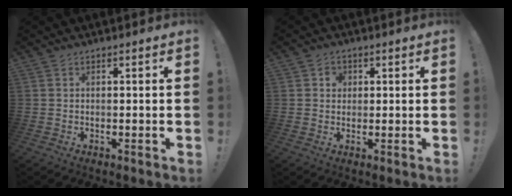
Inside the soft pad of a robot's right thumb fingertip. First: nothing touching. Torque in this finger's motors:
{"motor_torque": [0.08, 0.05, 0.18, -0.07, -0.06]}